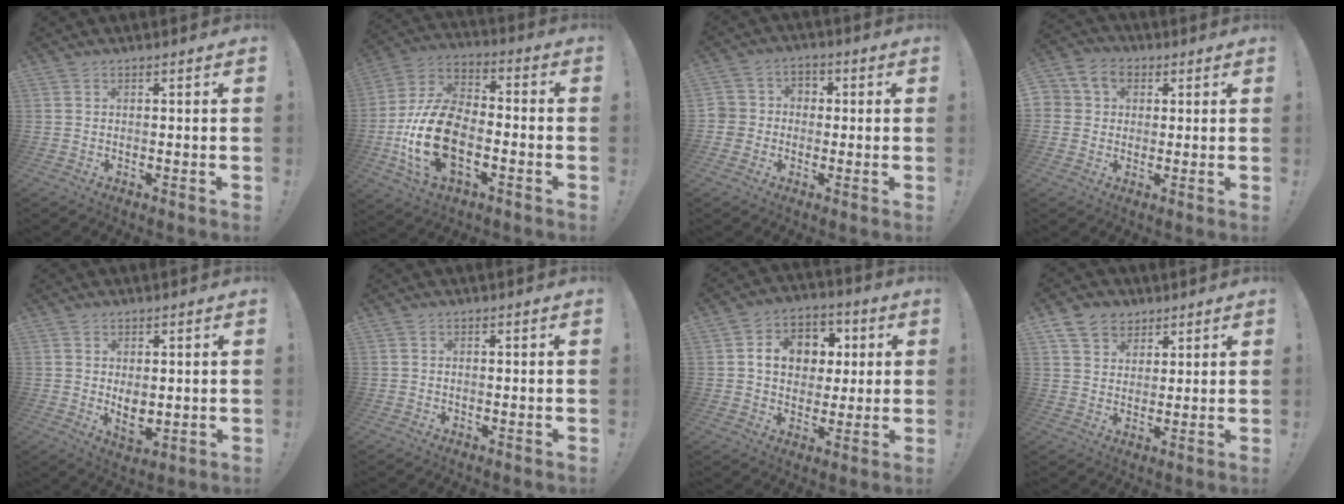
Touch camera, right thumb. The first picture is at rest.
{"total": 19.7, "force": [-6.1, 11.5, 14.9], "torque": [-0.290, 0.025, -0.096]}
{"total": 6.1, "force": [-1.5, 5.8, 1.4], "torque": [-0.024, 0.018, -0.028]}
{"total": 6.3, "force": [1.4, 5.7, 2.2], "torque": [-0.045, 0.003, 0.031]}
{"total": 5.0, "force": [1.4, 3.4, 3.3], "torque": [-0.032, -0.014, 0.026]}
{"total": 1.4, "force": [0.5, 1.2, -0.1], "torque": [0.010, -0.006, 0.008]}
{"total": 12.2, "force": [3.3, 10.0, 6.1], "torque": [-0.088, -0.004, 0.066]}
{"total": 8.4, "force": [5.1, 6.3, 2.2], "torque": [-0.043, -0.025, 0.104]}